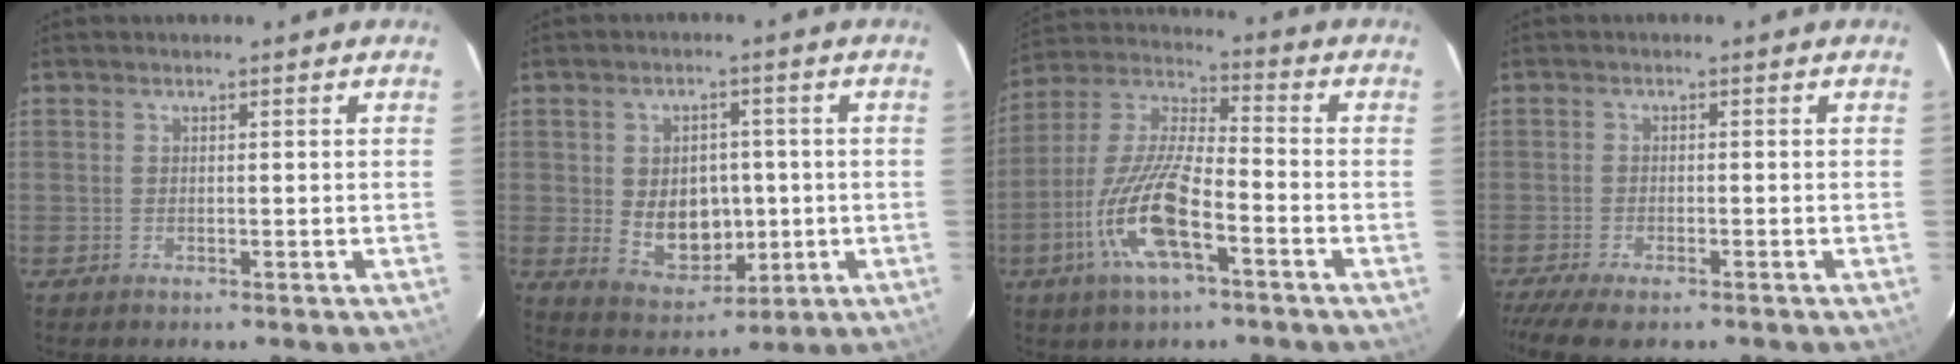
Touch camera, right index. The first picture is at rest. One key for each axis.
{"total": 9.6, "fx": -0.5, "fy": 7.1, "fz": 6.4, "tx": -0.125, "ty": 0.000, "tz": 0.015}
{"total": 15.3, "fx": -6.7, "fy": 4.1, "fz": 13.1, "tx": -0.275, "ty": -0.009, "tz": -0.136}
{"total": 7.2, "fx": -5.8, "fy": 1.5, "fz": 3.9, "tx": -0.099, "ty": -0.032, "tz": -0.105}